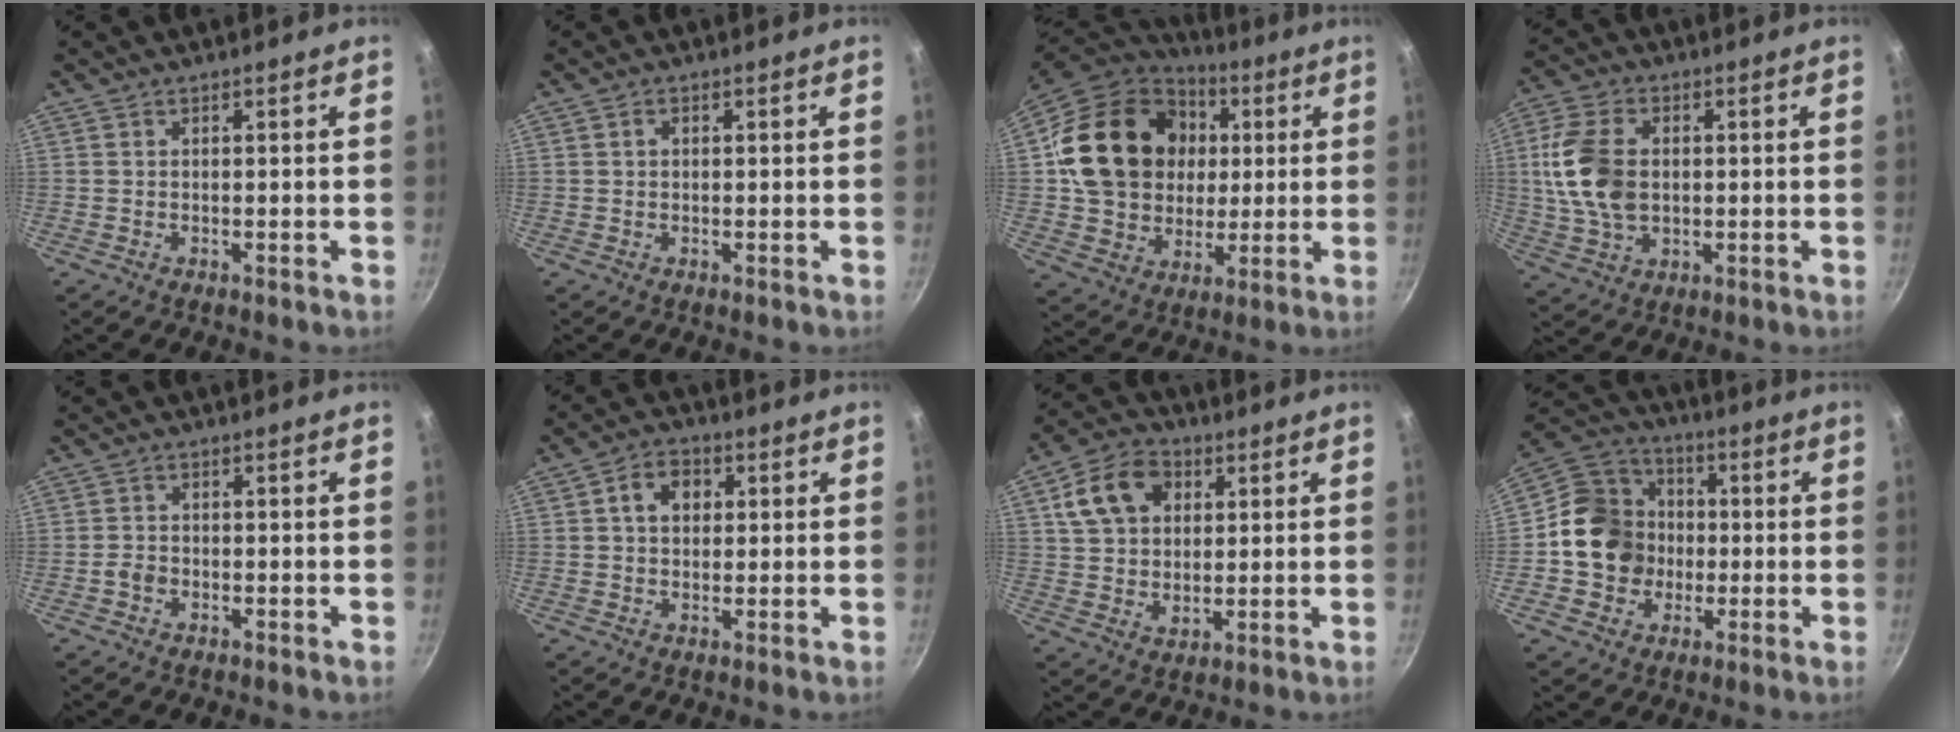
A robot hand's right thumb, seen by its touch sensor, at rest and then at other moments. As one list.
[{"total": 1.2, "force": [0.2, 0.9, 0.7], "torque": [-0.010, 0.005, 0.003]}, {"total": 24.1, "force": [4.3, 19.7, 13.3], "torque": [-0.219, 0.019, 0.083]}, {"total": 13.1, "force": [0.8, 8.7, 9.7], "torque": [-0.183, 0.006, 0.013]}, {"total": 2.2, "force": [-1.0, 1.7, 0.9], "torque": [-0.018, 0.014, -0.018]}, {"total": 6.2, "force": [1.4, 4.8, 3.7], "torque": [-0.036, 0.009, 0.015]}, {"total": 12.7, "force": [4.0, 9.4, 7.4], "torque": [-0.115, 0.002, 0.063]}, {"total": 14.5, "force": [-1.1, 12.9, 6.6], "torque": [-0.090, 0.033, -0.030]}]